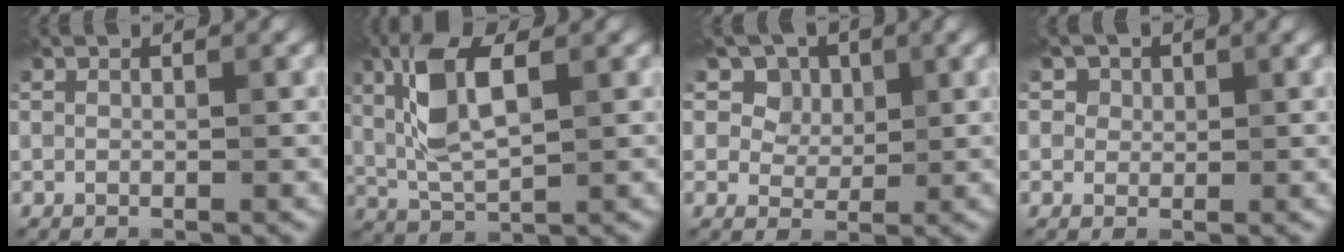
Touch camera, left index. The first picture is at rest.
{"total": 6.1, "force": [1.5, 2.1, 5.5], "torque": [-0.123, 0.006, 0.027]}
{"total": 5.2, "force": [3.1, 3.8, 1.7], "torque": [-0.031, -0.011, 0.045]}
{"total": 1.8, "force": [1.0, 1.5, 0.3], "torque": [0.004, 0.007, 0.009]}